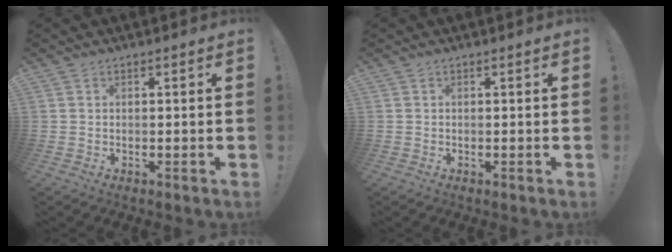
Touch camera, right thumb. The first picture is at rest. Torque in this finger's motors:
{"motor_torque": [0.00, 0.00, 0.00, 0.00, 0.00]}